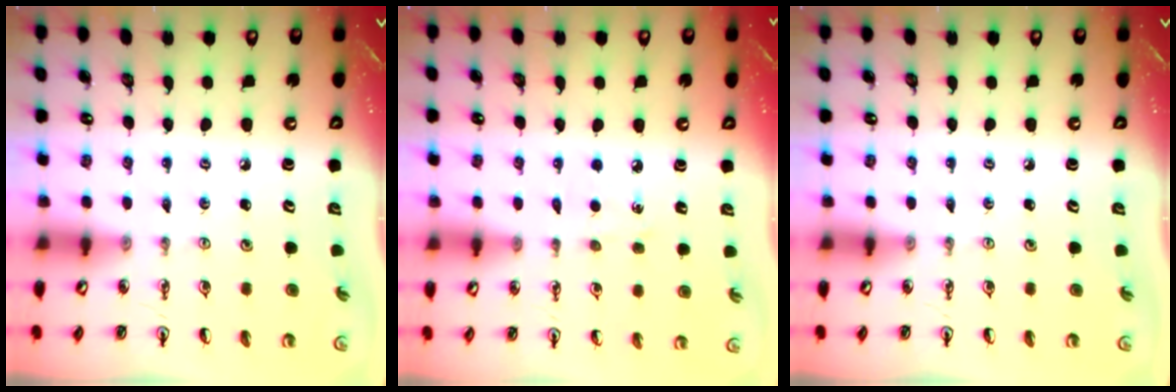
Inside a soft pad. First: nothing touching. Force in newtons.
{"total": 4.0, "press": 3.9, "slide": 0.5}
{"total": 0.0}